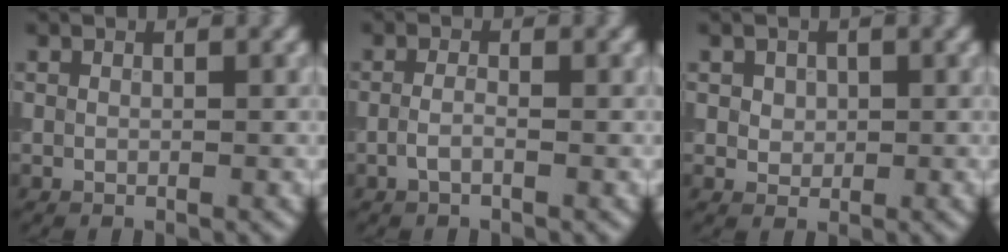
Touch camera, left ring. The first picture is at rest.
{"total": 1.3, "force": [-0.6, 0.4, 1.0], "torque": [-0.027, -0.003, -0.018]}
{"total": 1.7, "force": [0.5, 1.4, 0.8], "torque": [-0.017, 0.003, 0.013]}